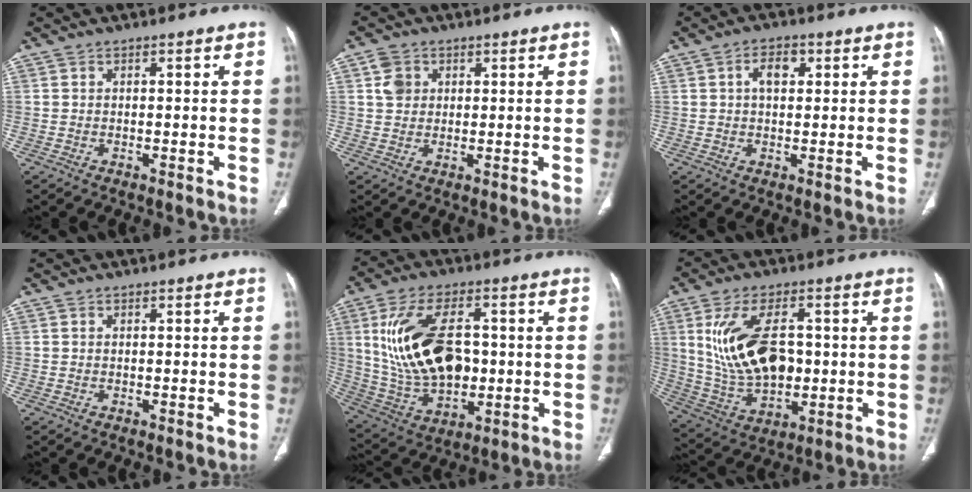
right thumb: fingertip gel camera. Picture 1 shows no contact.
{"total": 3.9, "force": [1.3, 3.2, 1.7], "torque": [-0.016, -0.001, 0.027]}
{"total": 4.2, "force": [1.3, 2.5, 3.2], "torque": [-0.045, 0.006, 0.018]}
{"total": 0.0}
{"total": 19.7, "force": [2.0, 11.6, 15.8], "torque": [-0.283, -0.004, 0.053]}
{"total": 16.4, "force": [2.2, 9.4, 13.2], "torque": [-0.236, -0.004, 0.056]}